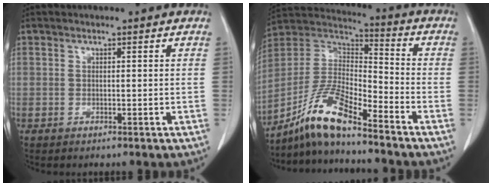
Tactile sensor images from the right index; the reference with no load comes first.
{"total": 11.9, "force": [-9.0, 1.4, 7.6], "torque": [-0.159, 0.011, -0.168]}